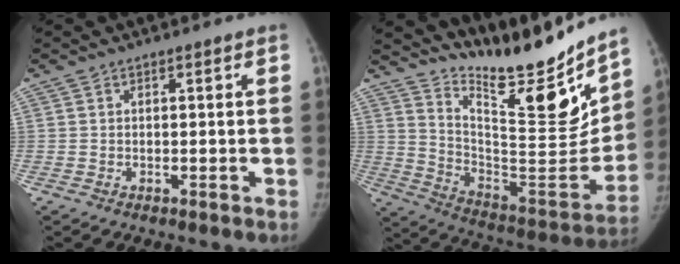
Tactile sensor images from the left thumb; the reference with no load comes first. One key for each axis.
{"total": 25.3, "fx": 20.6, "fy": 5.4, "fz": 13.5, "tx": -0.167, "ty": -0.142, "tz": 0.326}